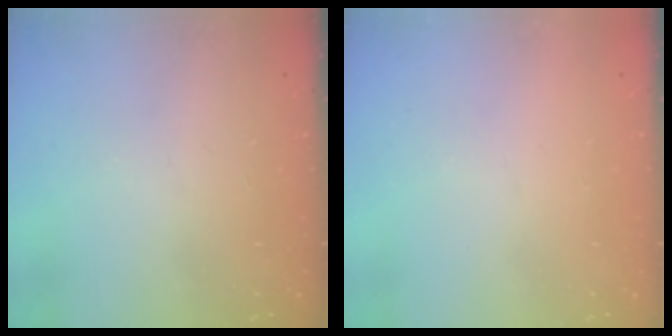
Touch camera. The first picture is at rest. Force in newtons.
{"total": 1.5, "press": 1.5, "slide": 0.1}